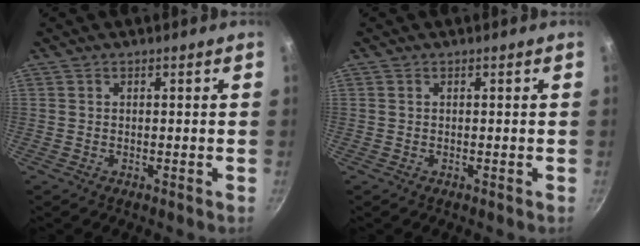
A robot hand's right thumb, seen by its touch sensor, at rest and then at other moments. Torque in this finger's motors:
{"motor_torque": [0.35, -0.02, 0.03, -0.17, -0.01]}